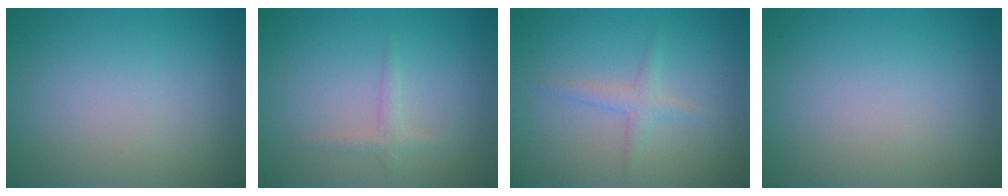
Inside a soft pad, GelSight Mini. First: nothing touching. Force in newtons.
{"total": 1.1, "press": 1.1, "slide": 0.0}
{"total": 1.6, "press": 1.6, "slide": 0.0}
{"total": 0.0}